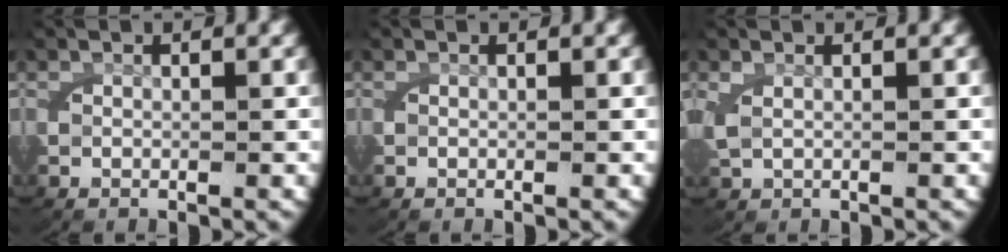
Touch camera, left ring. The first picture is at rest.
{"total": 0.0}
{"total": 1.2, "force": [0.6, 0.5, 0.9], "torque": [-0.032, -0.001, 0.018]}